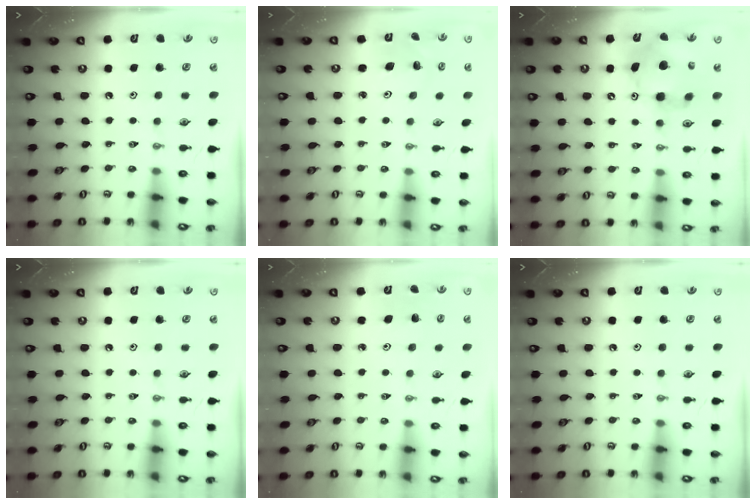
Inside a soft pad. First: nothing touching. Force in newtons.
{"total": 3.8, "press": 3.8, "slide": 0.2}
{"total": 12.9, "press": 12.9, "slide": 1.0}
{"total": 0.0}
{"total": 3.6, "press": 3.4, "slide": 1.0}
{"total": 0.0}